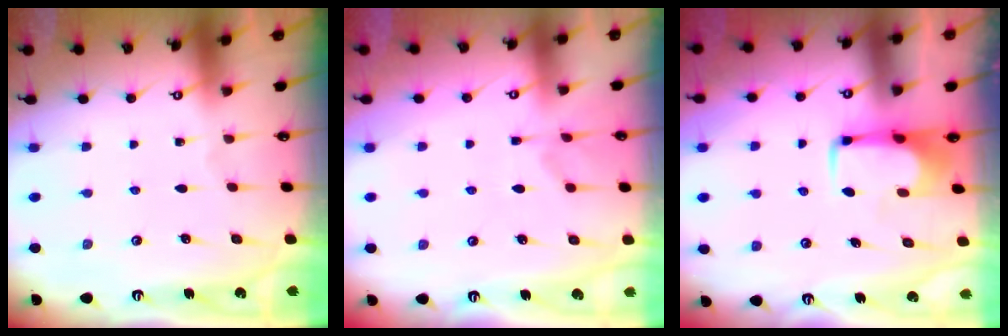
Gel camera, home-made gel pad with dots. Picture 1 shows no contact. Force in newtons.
{"total": 1.6, "press": 0.9, "slide": 1.3}
{"total": 1.6, "press": 1.5, "slide": 0.5}